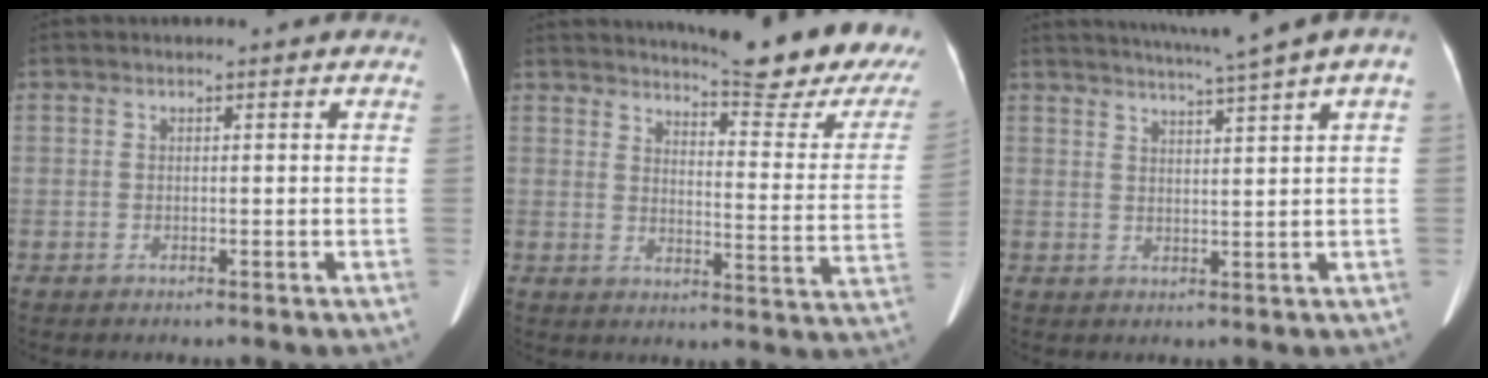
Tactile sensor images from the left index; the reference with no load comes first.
{"total": 20.2, "force": [17.6, 1.0, 9.7], "torque": [-0.129, -0.086, 0.208]}
{"total": 8.8, "force": [6.5, -1.0, 5.9], "torque": [-0.087, 0.021, 0.081]}